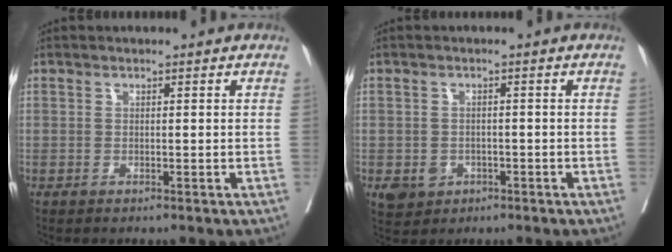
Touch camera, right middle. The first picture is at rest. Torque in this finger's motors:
{"motor_torque": [0.50, -0.45, 0.02, 0.00]}